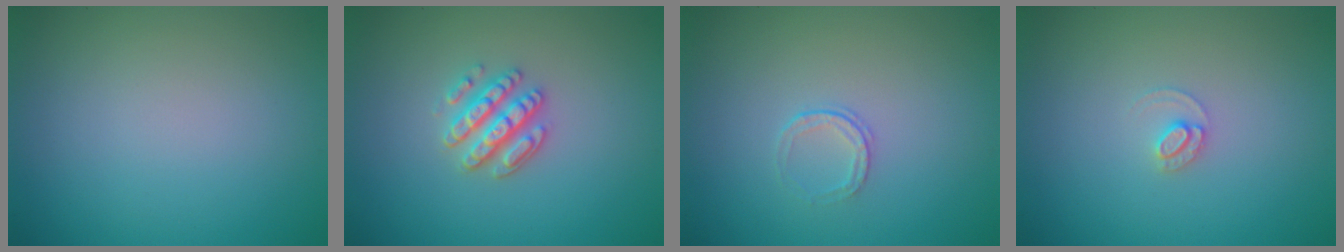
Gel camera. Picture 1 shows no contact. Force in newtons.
{"total": 3.1, "press": 2.8, "slide": 1.1}
{"total": 1.0, "press": 0.7, "slide": 0.7}
{"total": 1.2, "press": 1.2, "slide": 0.0}